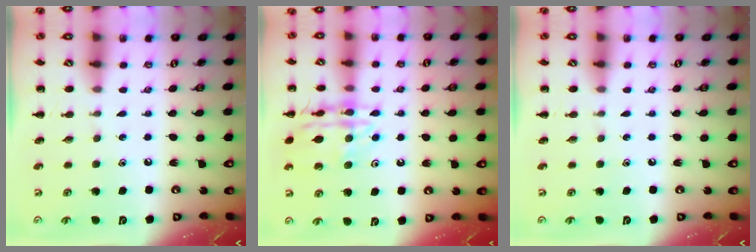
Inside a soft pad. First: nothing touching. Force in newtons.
{"total": 14.8, "press": 14.7, "slide": 1.4}
{"total": 0.0}